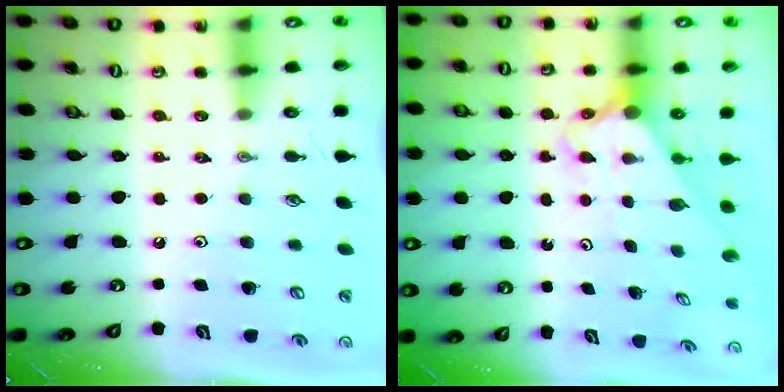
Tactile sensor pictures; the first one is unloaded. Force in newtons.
{"total": 2.6, "press": 2.6, "slide": 0.1}